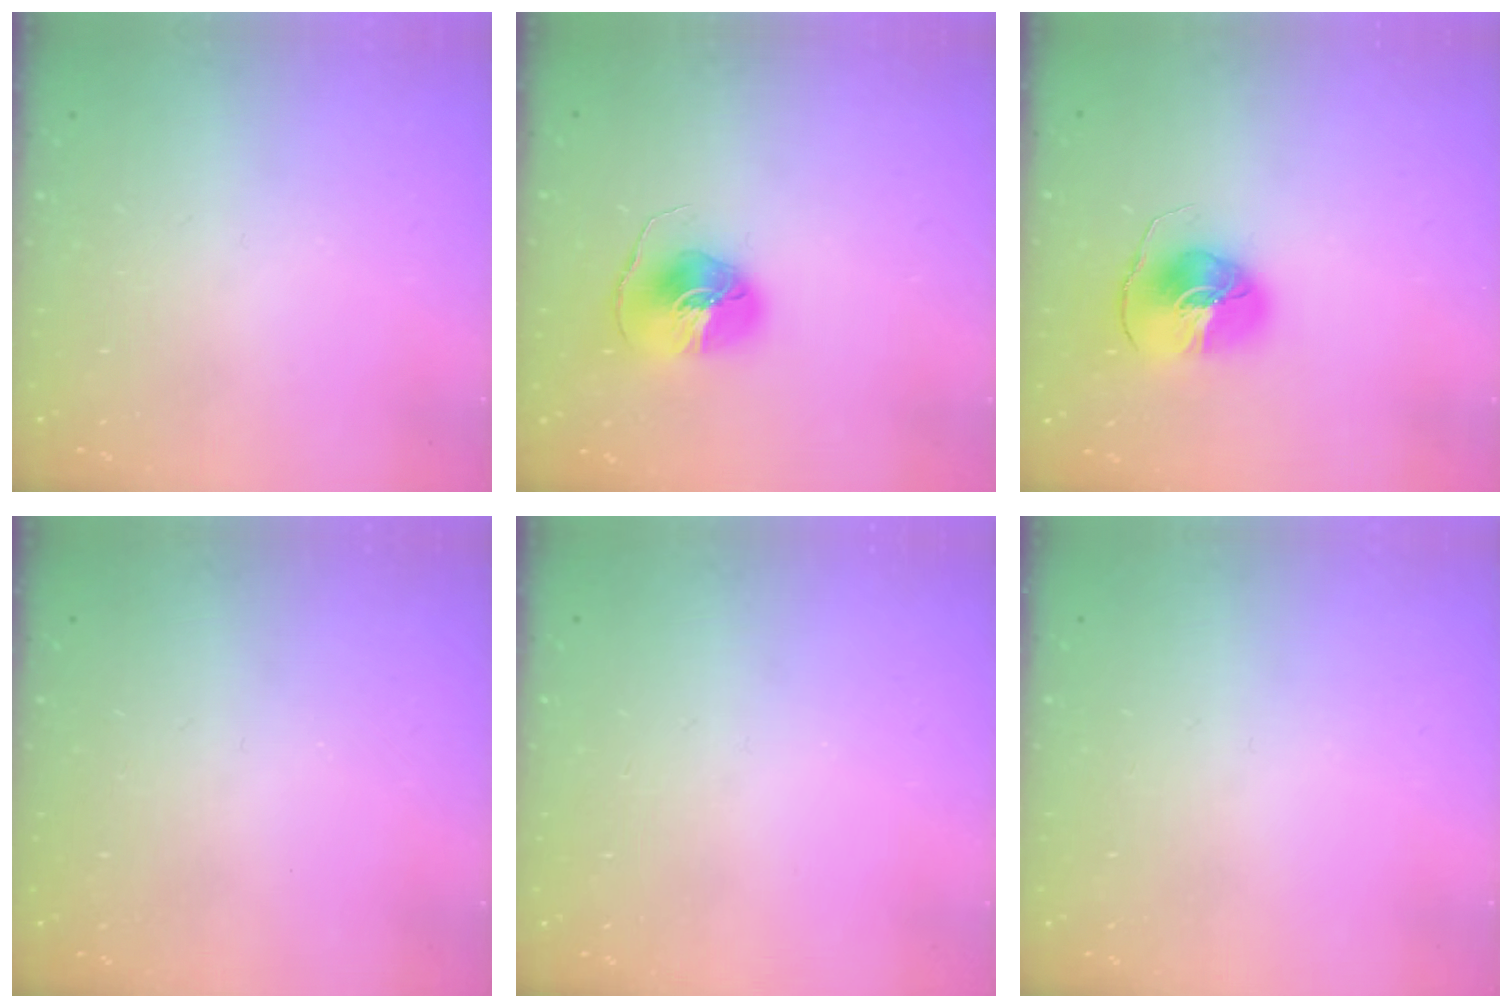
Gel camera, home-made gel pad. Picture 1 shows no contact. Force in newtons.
{"total": 9.6, "press": 9.6, "slide": 0.8}
{"total": 8.7, "press": 8.7, "slide": 0.6}
{"total": 0.0}
{"total": 0.0}
{"total": 0.0}